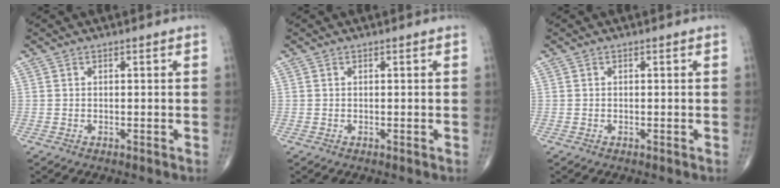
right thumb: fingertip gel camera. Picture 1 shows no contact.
{"total": 0.0}
{"total": 0.0}